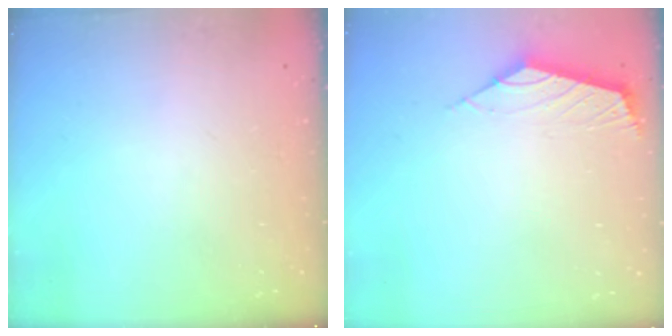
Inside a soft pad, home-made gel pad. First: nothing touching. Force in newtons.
{"total": 2.5, "press": 2.5, "slide": 0.6}